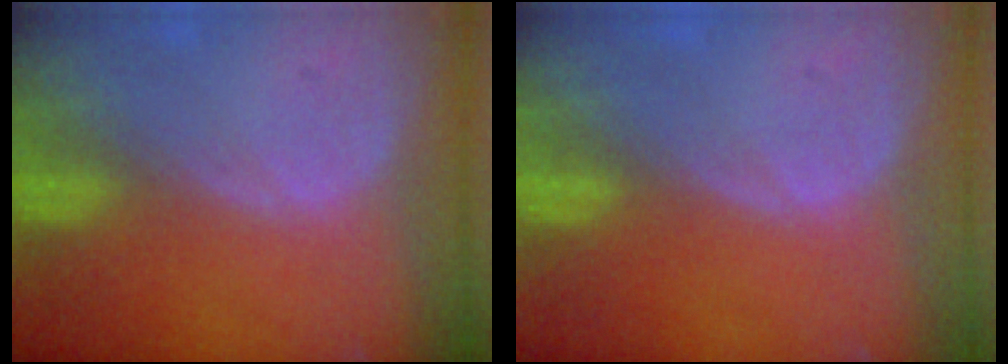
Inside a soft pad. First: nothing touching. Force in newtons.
{"total": 0.0}